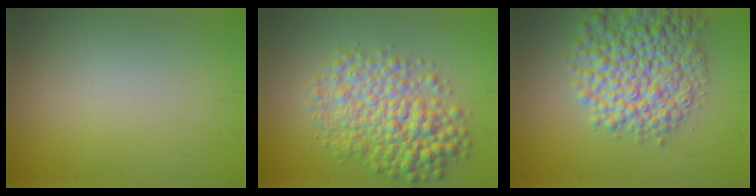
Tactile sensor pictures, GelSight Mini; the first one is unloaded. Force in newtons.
{"total": 7.0, "press": 7.0, "slide": 0.1}
{"total": 9.0, "press": 9.0, "slide": 0.3}